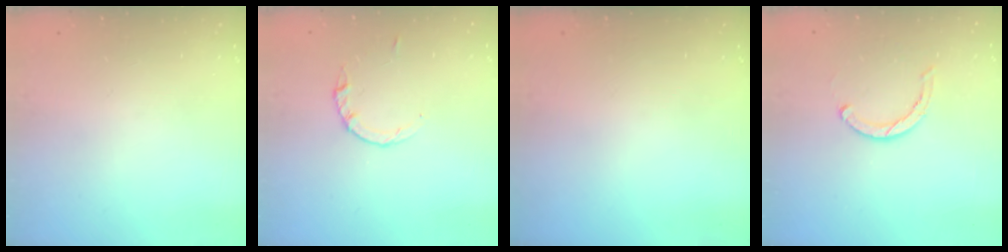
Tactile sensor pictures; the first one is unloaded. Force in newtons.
{"total": 2.8, "press": 2.8, "slide": 0.4}
{"total": 0.0}
{"total": 3.5, "press": 3.5, "slide": 0.2}